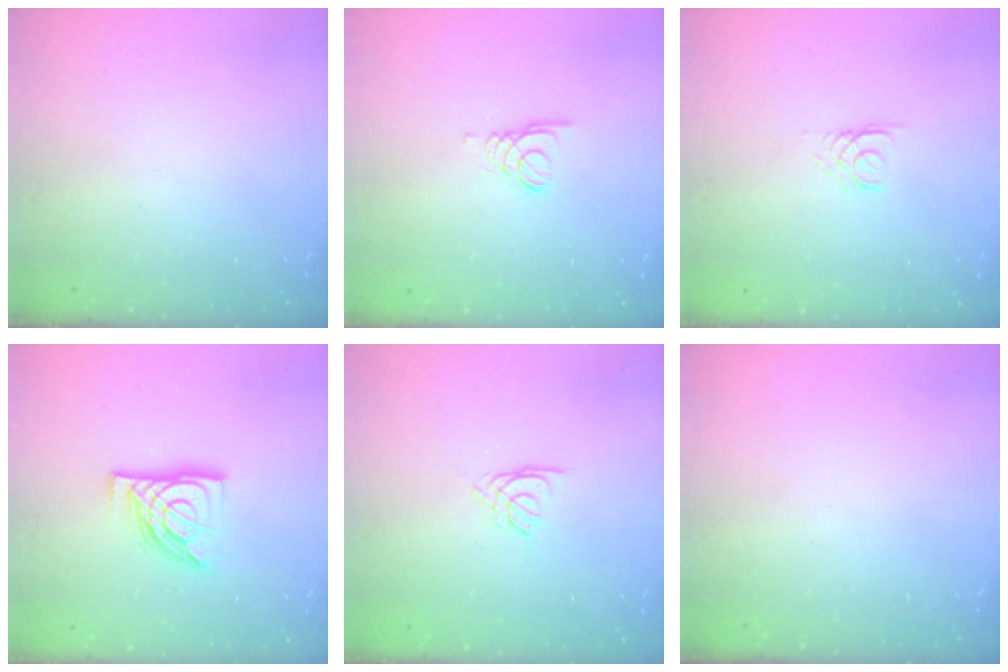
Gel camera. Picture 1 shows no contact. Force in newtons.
{"total": 1.3, "press": 1.3, "slide": 0.1}
{"total": 2.6, "press": 2.6, "slide": 0.3}
{"total": 11.3, "press": 11.3, "slide": 1.3}
{"total": 2.5, "press": 2.4, "slide": 0.5}
{"total": 0.0}